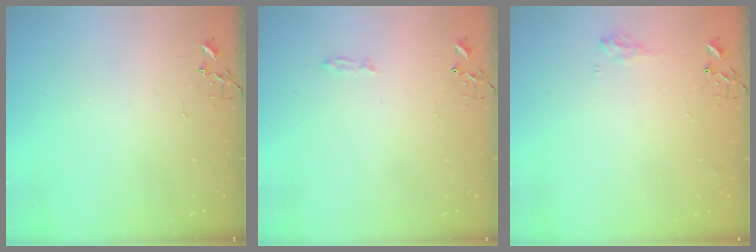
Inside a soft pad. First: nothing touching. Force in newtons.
{"total": 3.5, "press": 3.5, "slide": 0.5}
{"total": 7.7, "press": 7.7, "slide": 0.3}